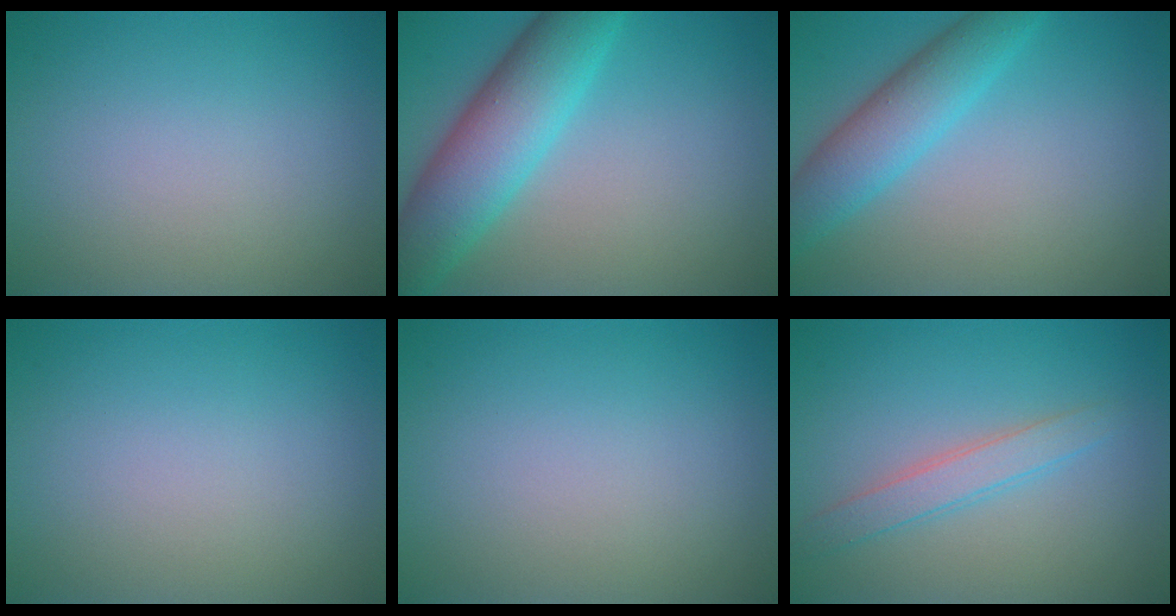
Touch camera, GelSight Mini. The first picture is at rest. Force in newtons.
{"total": 7.8, "press": 7.8, "slide": 0.3}
{"total": 4.9, "press": 4.9, "slide": 0.2}
{"total": 0.0}
{"total": 0.0}
{"total": 2.3, "press": 2.3, "slide": 0.1}